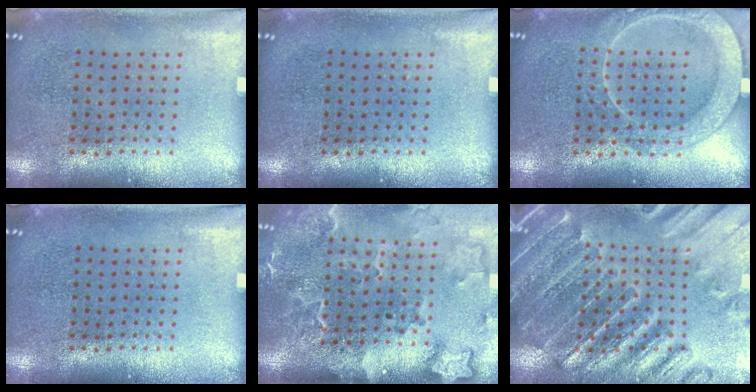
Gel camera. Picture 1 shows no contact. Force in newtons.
{"total": 0.0}
{"total": 3.4, "press": 3.3, "slide": 0.5}
{"total": 0.0}
{"total": 2.9, "press": 2.2, "slide": 1.8}
{"total": 2.7, "press": 2.7, "slide": 0.4}